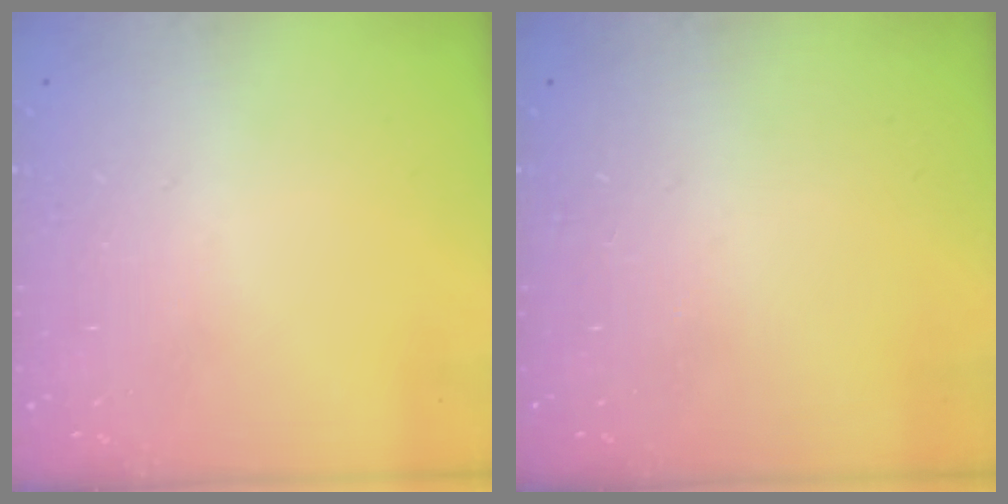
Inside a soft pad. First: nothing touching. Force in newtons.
{"total": 0.0}